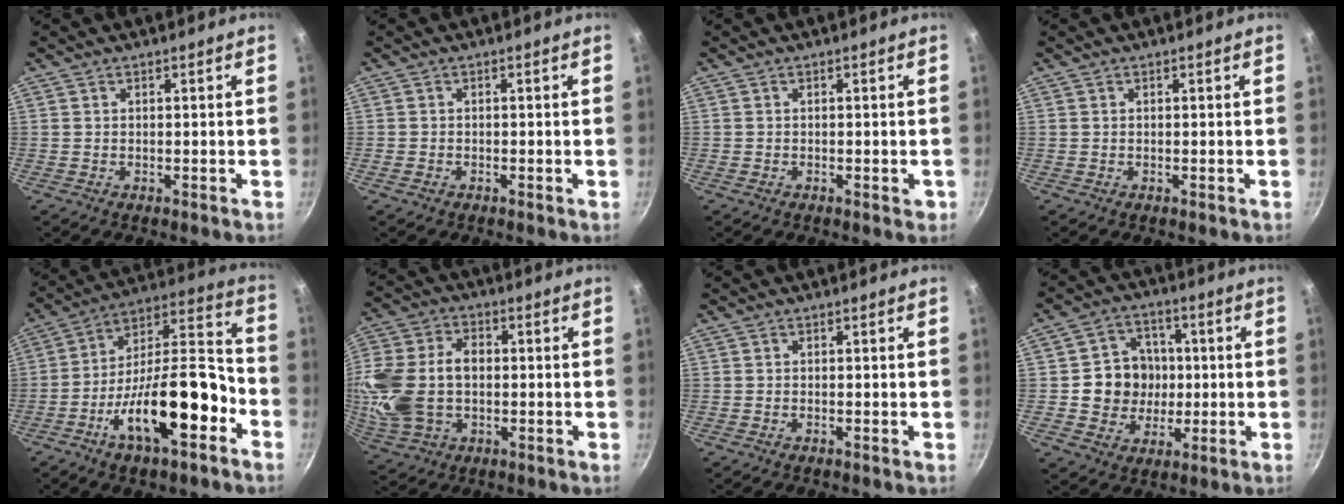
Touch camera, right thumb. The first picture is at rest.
{"total": 1.0, "force": [-0.6, 0.7, 0.4], "torque": [-0.011, 0.004, -0.012]}
{"total": 1.4, "force": [-0.5, 0.7, 1.0], "torque": [-0.012, 0.002, -0.008]}
{"total": 0.0}
{"total": 21.5, "force": [-8.7, 8.4, 17.8], "torque": [-0.263, 0.059, -0.151]}
{"total": 17.5, "force": [-0.5, 12.1, 12.6], "torque": [-0.260, 0.027, -0.006]}
{"total": 0.0}
{"total": 10.9, "force": [0.1, 10.1, 4.2], "torque": [-0.029, 0.012, -0.001]}